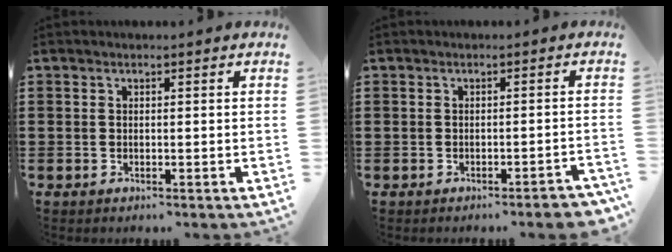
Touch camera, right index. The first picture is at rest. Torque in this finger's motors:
{"motor_torque": [-0.35, 0.37, -0.59, -0.21]}